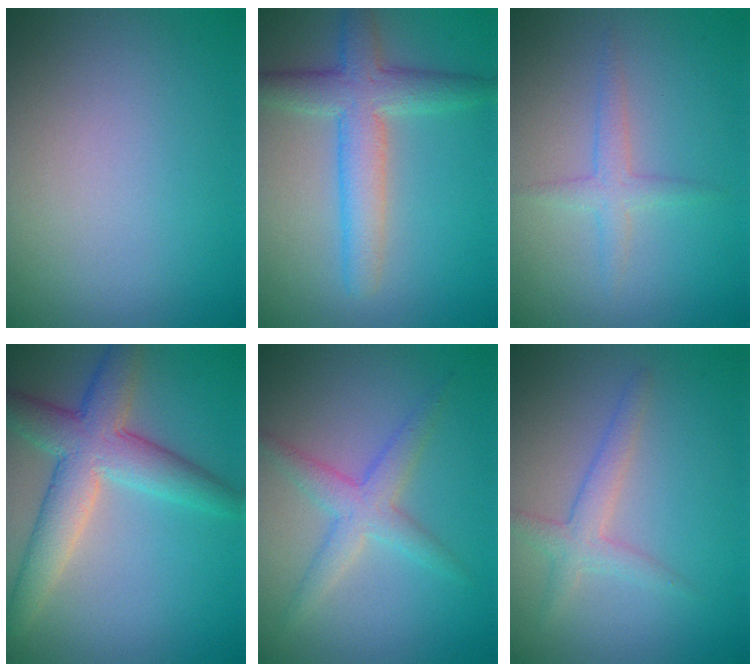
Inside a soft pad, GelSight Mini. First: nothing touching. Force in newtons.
{"total": 4.9, "press": 4.9, "slide": 0.1}
{"total": 1.7, "press": 1.7, "slide": 0.0}
{"total": 6.2, "press": 6.2, "slide": 0.2}
{"total": 3.0, "press": 3.0, "slide": 0.1}
{"total": 2.3, "press": 2.3, "slide": 0.1}